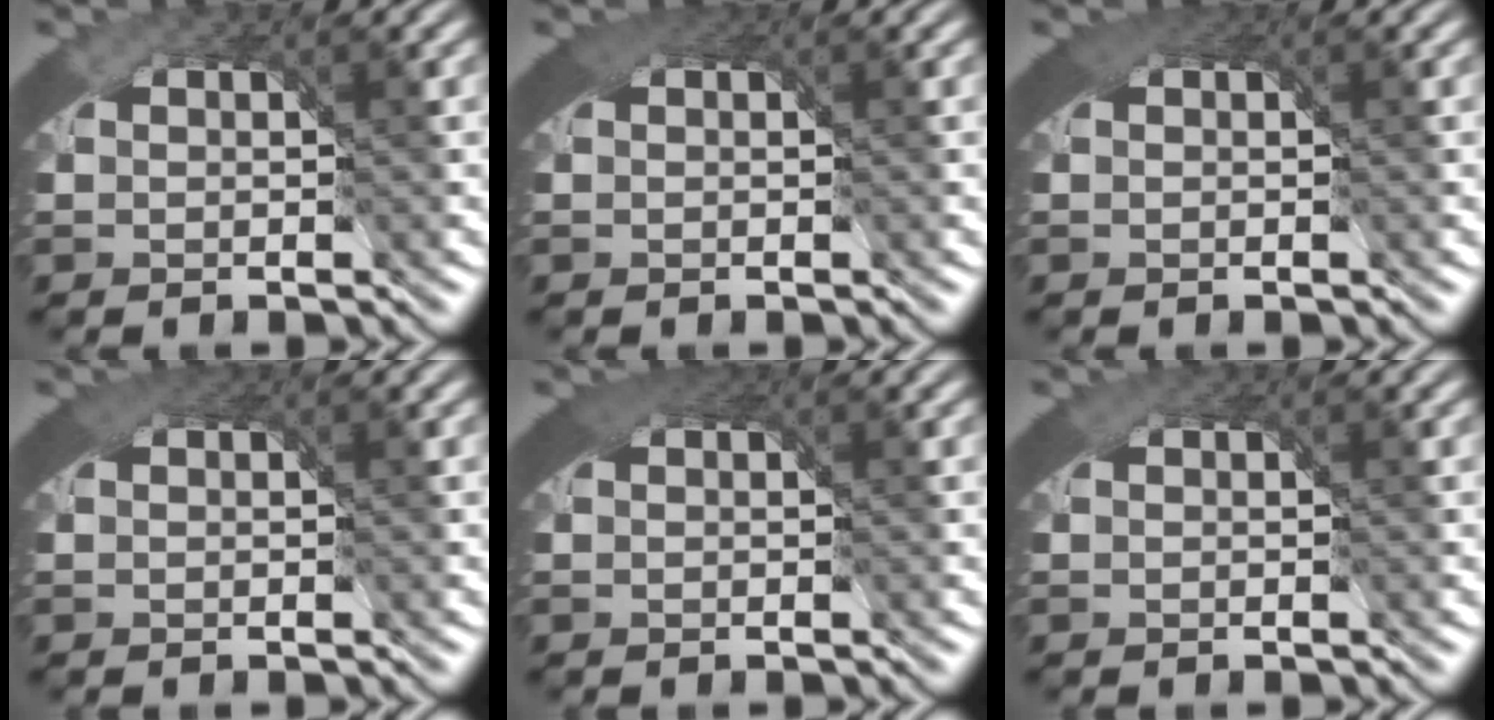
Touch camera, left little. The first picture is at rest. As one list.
[{"total": 1.9, "force": [1.0, 1.0, 1.3], "torque": [-0.024, -0.005, 0.017]}, {"total": 2.0, "force": [1.0, 1.0, 1.4], "torque": [-0.023, -0.004, 0.016]}, {"total": 1.7, "force": [0.9, 1.0, 1.1], "torque": [-0.020, -0.003, 0.015]}, {"total": 2.3, "force": [1.0, 1.2, 1.6], "torque": [-0.030, -0.007, 0.017]}, {"total": 0.8, "force": [0.4, 0.6, 0.4], "torque": [-0.006, -0.002, 0.006]}]